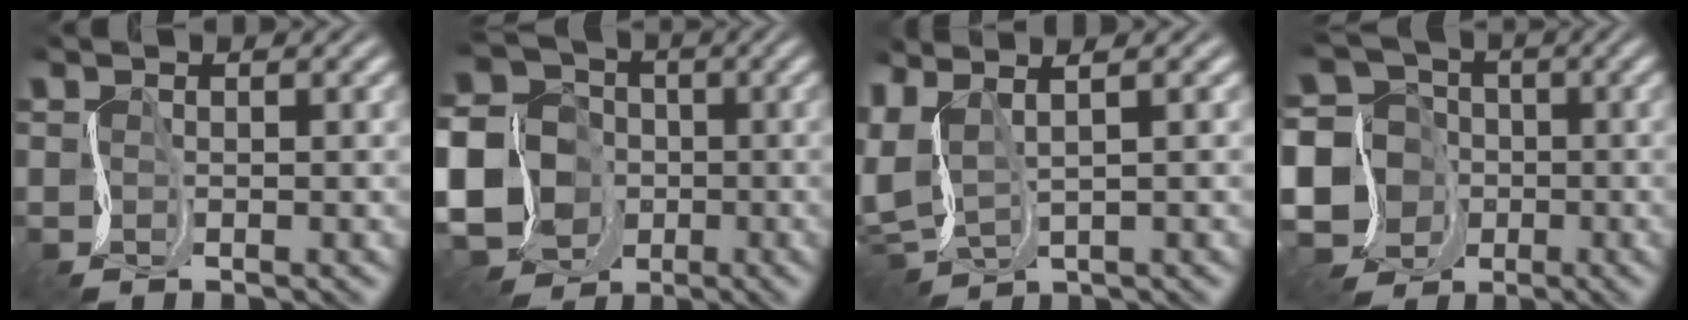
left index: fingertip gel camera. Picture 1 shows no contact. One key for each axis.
{"total": 18.3, "fx": -5.3, "fy": 16.0, "fz": 7.1, "tx": -0.165, "ty": -0.022, "tz": -0.133}
{"total": 5.1, "fx": 1.2, "fy": 1.8, "fz": 4.6, "tx": -0.114, "ty": 0.010, "tz": 0.025}
{"total": 14.1, "fx": -4.4, "fy": 12.7, "fz": 4.2, "tx": -0.117, "ty": -0.001, "tz": -0.105}